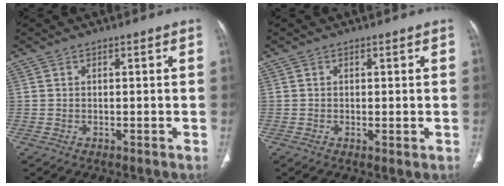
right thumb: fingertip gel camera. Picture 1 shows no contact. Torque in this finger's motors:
{"motor_torque": [-0.13, 0.09, -0.27, 0.17, -0.02]}